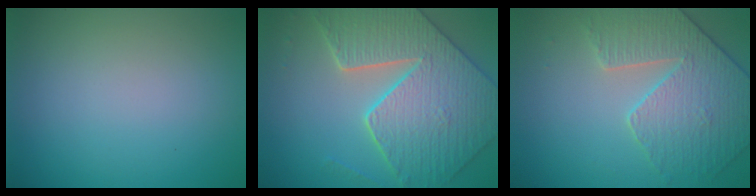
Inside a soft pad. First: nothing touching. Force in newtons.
{"total": 7.6, "press": 6.6, "slide": 3.9}
{"total": 4.2, "press": 4.1, "slide": 0.8}